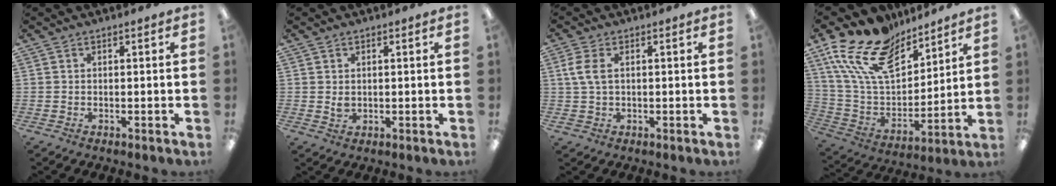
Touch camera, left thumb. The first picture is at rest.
{"total": 1.6, "force": [0.5, 1.1, 1.1], "torque": [-0.015, -0.001, 0.007]}
{"total": 5.1, "force": [1.0, 3.0, 3.9], "torque": [-0.094, 0.004, 0.015]}
{"total": 20.6, "force": [14.0, 10.4, 11.0], "torque": [-0.236, -0.085, 0.257]}